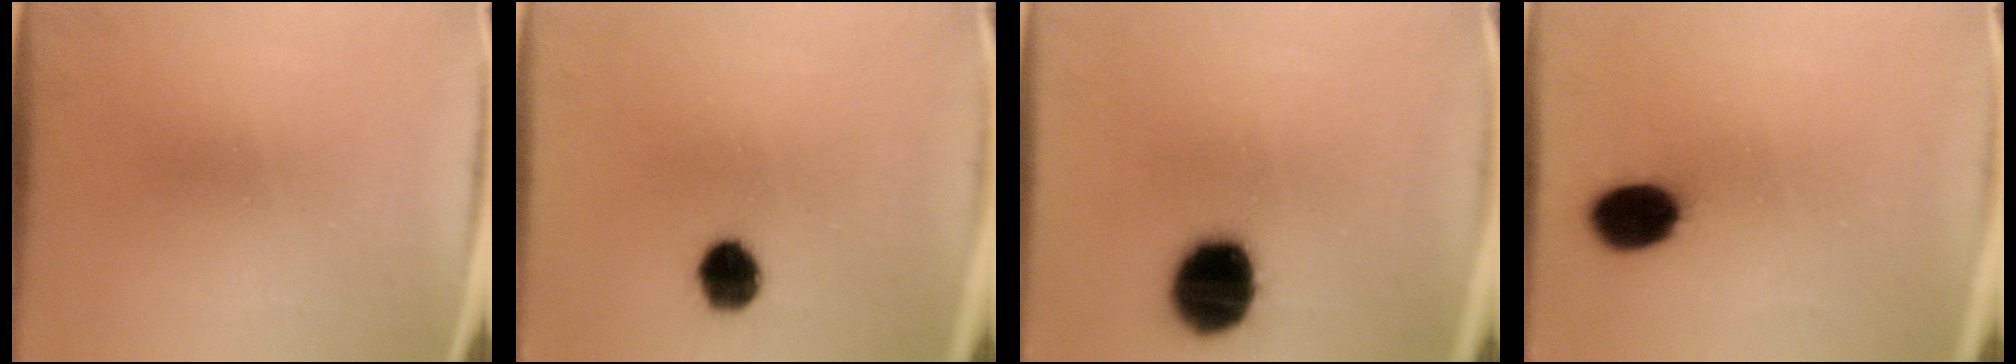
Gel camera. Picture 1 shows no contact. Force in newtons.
{"total": 6.9}
{"total": 16.8}
{"total": 10.5}